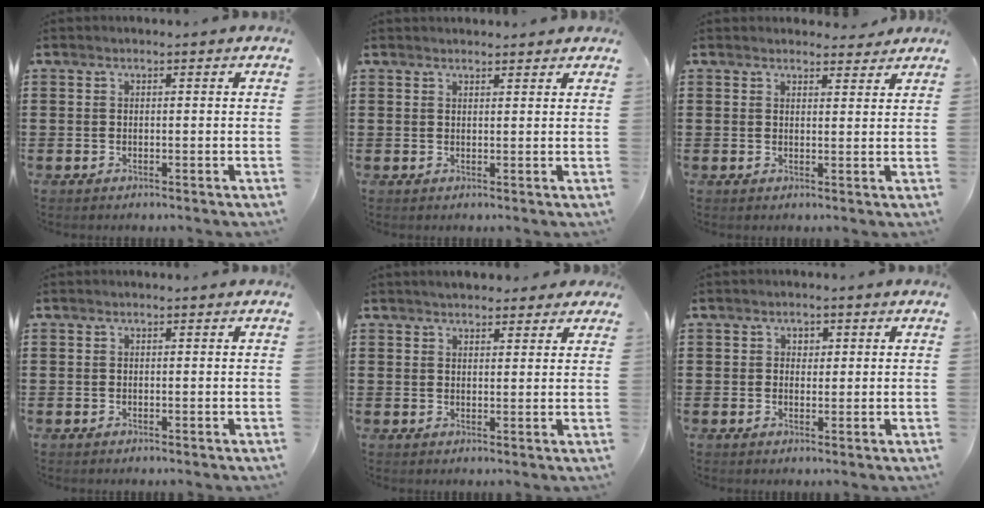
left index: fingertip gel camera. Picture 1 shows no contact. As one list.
[{"total": 1.4, "force": [1.4, 0.2, 0.2], "torque": [-0.006, 0.001, 0.027]}, {"total": 2.5, "force": [2.4, 0.8, 0.2], "torque": [0.005, -0.008, 0.041]}, {"total": 0.0}, {"total": 2.9, "force": [2.7, 0.9, 0.7], "torque": [-0.012, -0.004, 0.049]}, {"total": 1.4, "force": [0.3, 1.2, 0.7], "torque": [-0.016, 0.009, 0.004]}]